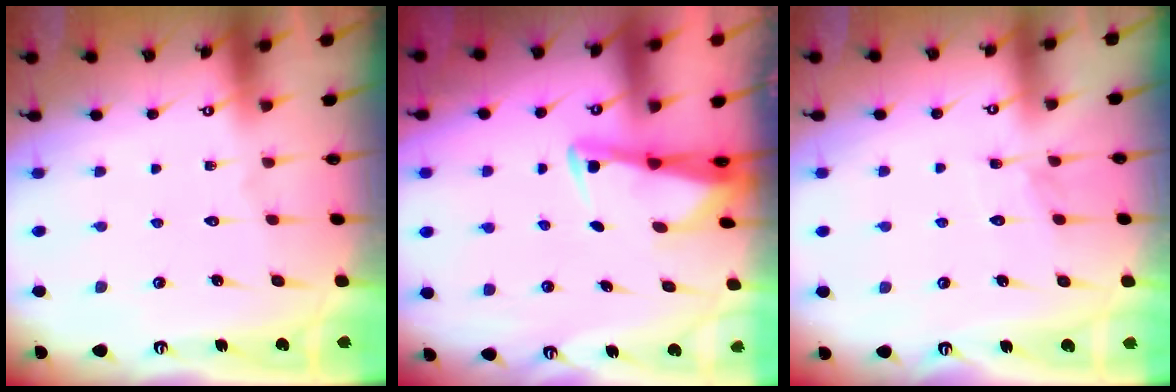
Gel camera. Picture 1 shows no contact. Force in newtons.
{"total": 2.6, "press": 2.6, "slide": 0.5}
{"total": 5.4, "press": 5.4, "slide": 0.5}